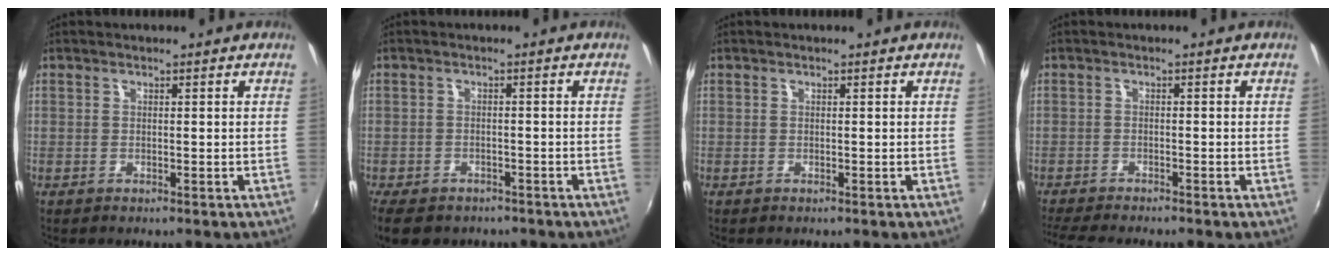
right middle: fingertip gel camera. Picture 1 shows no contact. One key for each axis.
{"total": 8.3, "fx": -6.1, "fy": 4.3, "fz": 3.7, "tx": -0.092, "ty": -0.027, "tz": -0.097}
{"total": 0.0}
{"total": 5.8, "fx": -5.4, "fy": 0.0, "fz": 2.3, "tx": -0.061, "ty": -0.022, "tz": -0.091}